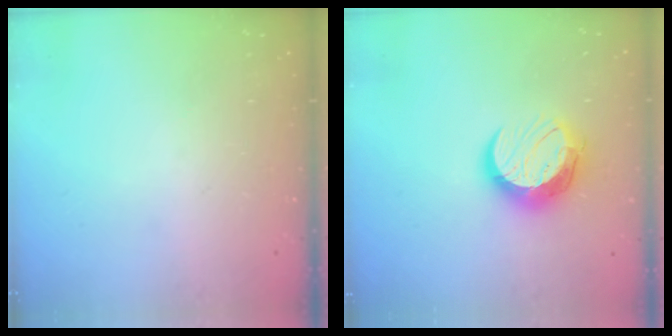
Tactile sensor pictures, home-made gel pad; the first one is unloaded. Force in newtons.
{"total": 12.3, "press": 12.3, "slide": 0.9}